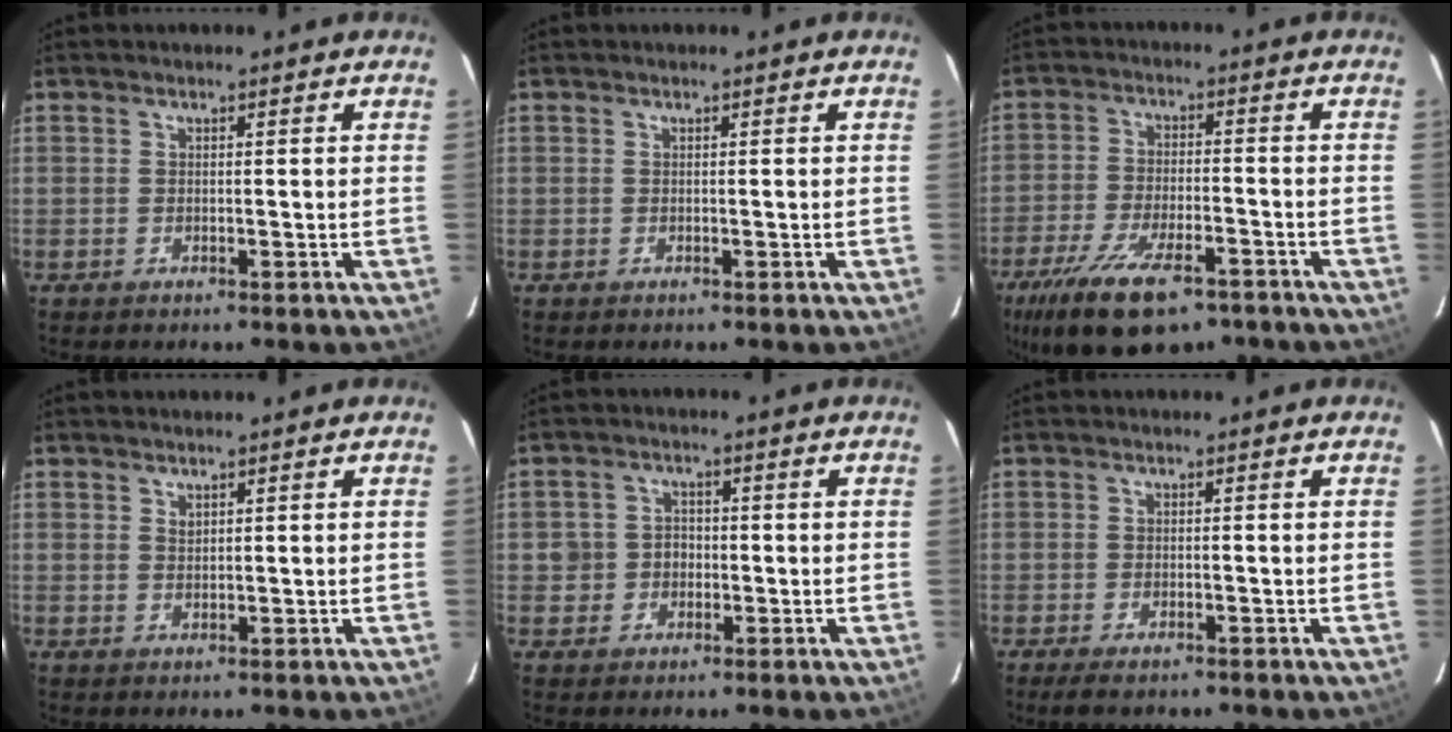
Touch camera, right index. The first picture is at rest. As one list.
[{"total": 0.0}, {"total": 17.8, "force": [-12.0, 7.1, 11.1], "torque": [-0.234, -0.037, -0.197]}, {"total": 0.9, "force": [0.7, 0.5, 0.2], "torque": [-0.002, 0.002, 0.014]}, {"total": 4.1, "force": [-0.9, 3.9, 0.7], "torque": [-0.009, 0.017, -0.013]}, {"total": 3.7, "force": [-2.8, 1.1, 2.1], "torque": [-0.049, -0.015, -0.048]}]